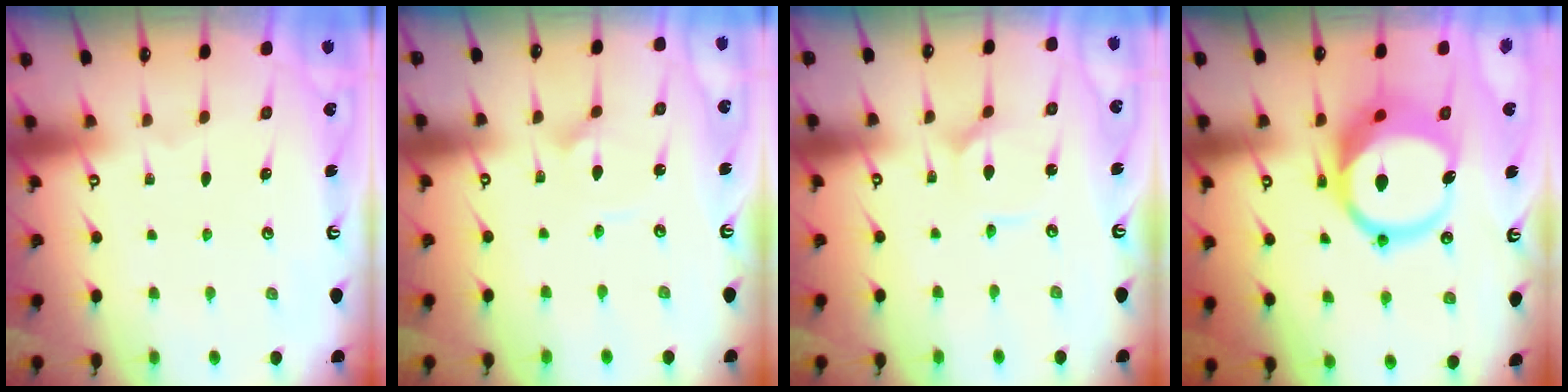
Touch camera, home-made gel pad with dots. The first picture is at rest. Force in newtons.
{"total": 2.4, "press": 2.4, "slide": 0.0}
{"total": 2.4, "press": 2.4, "slide": 0.2}
{"total": 15.7, "press": 15.6, "slide": 1.4}